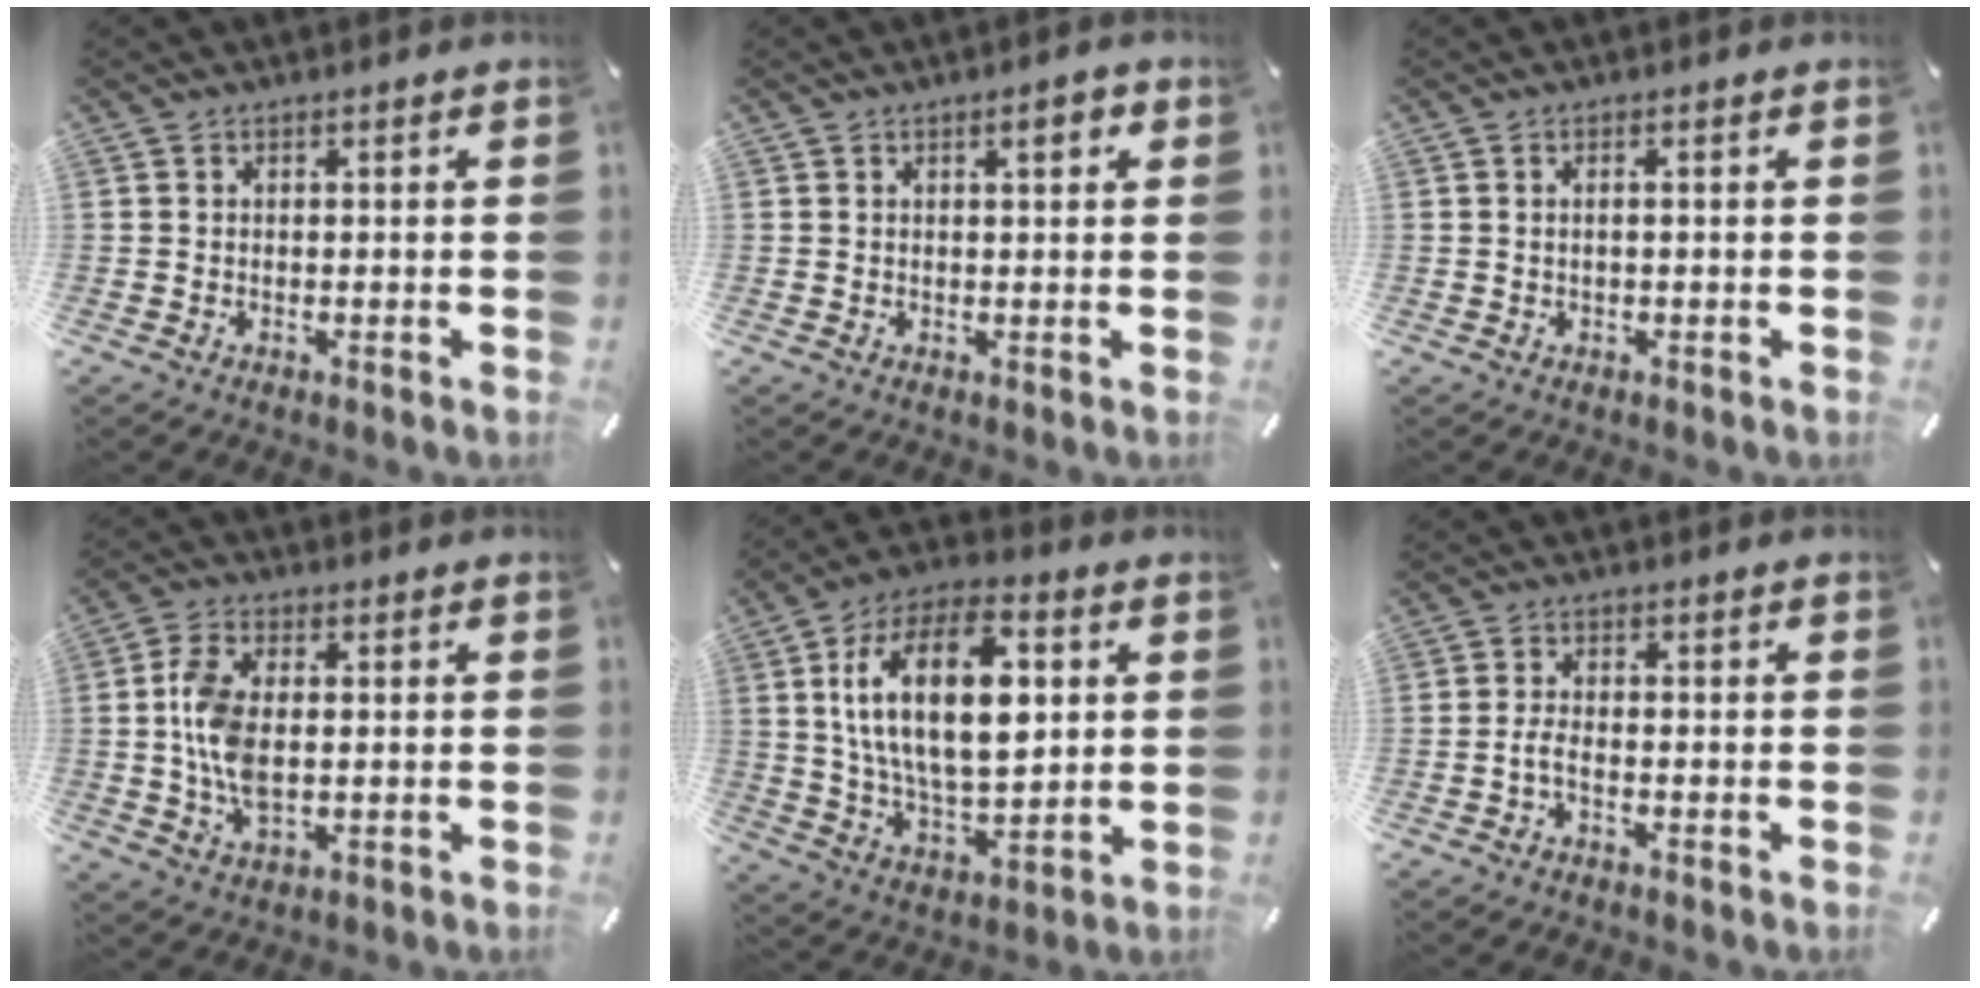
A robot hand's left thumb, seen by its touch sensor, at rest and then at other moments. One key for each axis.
{"total": 3.0, "fx": 1.4, "fy": 0.8, "fz": 2.6, "tx": -0.038, "ty": -0.001, "tz": 0.019}
{"total": 1.2, "fx": -0.1, "fy": 0.2, "fz": 1.2, "tx": -0.022, "ty": -0.002, "tz": -0.001}
{"total": 9.2, "fx": 0.3, "fy": 5.0, "fz": 7.7, "tx": -0.180, "ty": 0.001, "tz": -0.001}
{"total": 20.5, "fx": 4.9, "fy": 11.0, "fz": 16.6, "tx": -0.315, "ty": 0.002, "tz": 0.078}
{"total": 2.7, "fx": -1.3, "fy": 0.7, "fz": 2.2, "tx": -0.045, "ty": 0.004, "tz": -0.026}